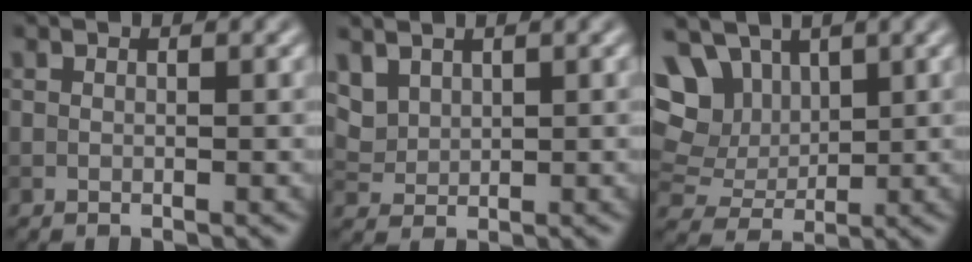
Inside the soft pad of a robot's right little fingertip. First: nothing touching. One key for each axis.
{"total": 1.8, "fx": 1.3, "fy": 1.0, "fz": 0.6, "tx": -0.020, "ty": -0.005, "tz": 0.038}
{"total": 10.6, "fx": 4.5, "fy": 7.9, "fz": 5.6, "tx": -0.111, "ty": 0.023, "tz": 0.071}